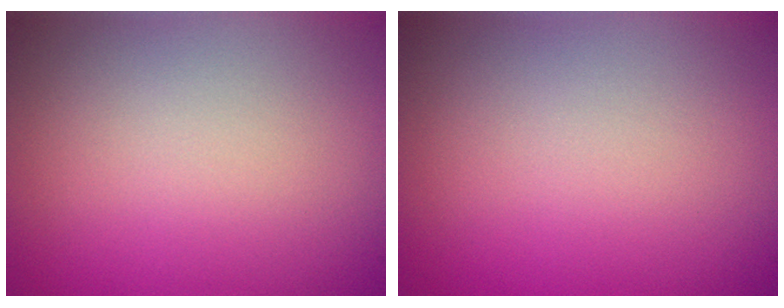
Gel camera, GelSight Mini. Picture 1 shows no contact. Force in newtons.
{"total": 0.0}